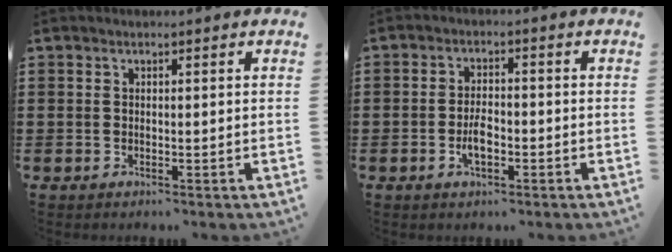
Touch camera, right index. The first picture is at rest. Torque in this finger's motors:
{"motor_torque": [1.42, 0.72, 0.35, 0.10]}